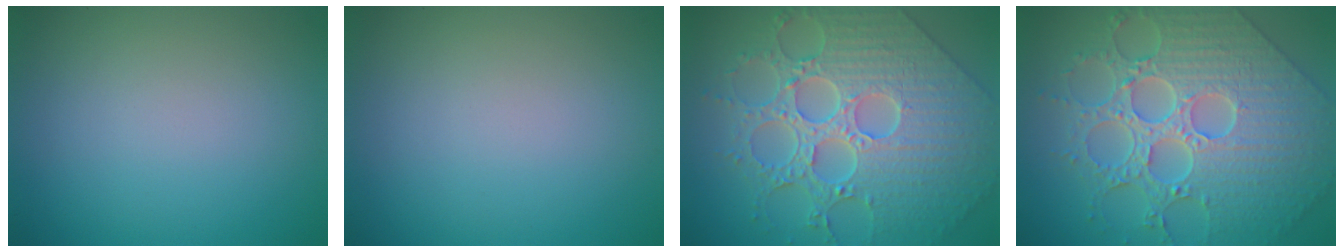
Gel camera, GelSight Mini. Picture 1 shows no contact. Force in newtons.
{"total": 0.0}
{"total": 9.4, "press": 7.1, "slide": 6.1}
{"total": 9.4, "press": 7.1, "slide": 6.1}